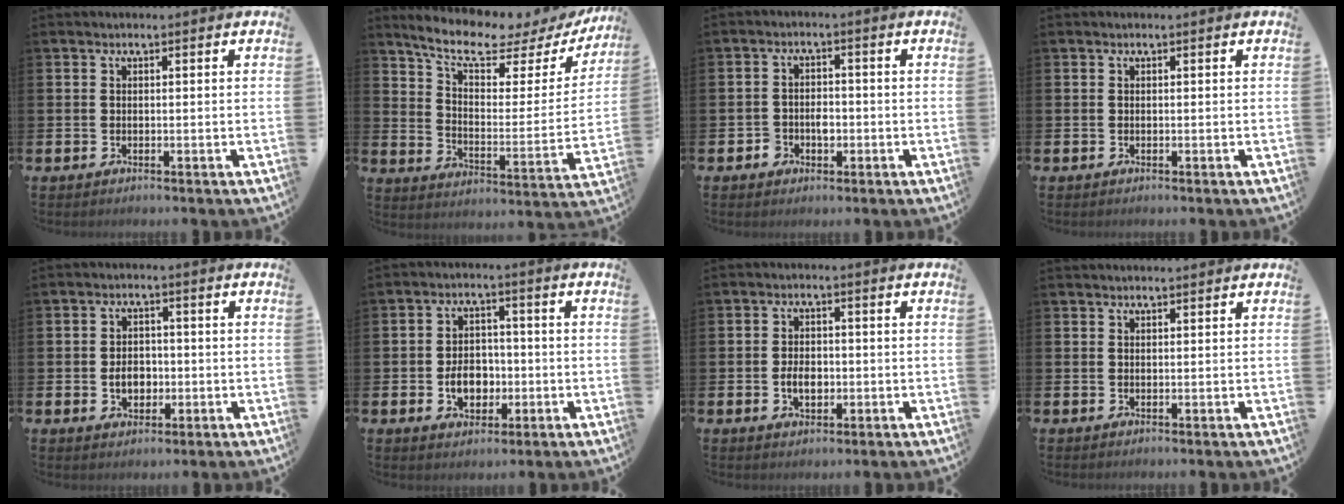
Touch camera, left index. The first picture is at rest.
{"total": 9.0, "force": [7.8, 2.2, 4.1], "torque": [-0.107, -0.055, 0.127]}
{"total": 2.6, "force": [-1.0, 2.1, 1.1], "torque": [-0.017, 0.003, -0.026]}
{"total": 0.0}
{"total": 3.7, "force": [-0.7, 2.8, 2.4], "torque": [-0.034, 0.000, -0.020]}
{"total": 5.1, "force": [-1.3, 3.8, 3.2], "torque": [-0.047, 0.004, -0.030]}
{"total": 3.4, "force": [-0.6, 2.3, 2.5], "torque": [-0.032, -0.001, -0.017]}
{"total": 0.7, "force": [0.7, 0.0, 0.1], "torque": [0.005, -0.004, 0.012]}